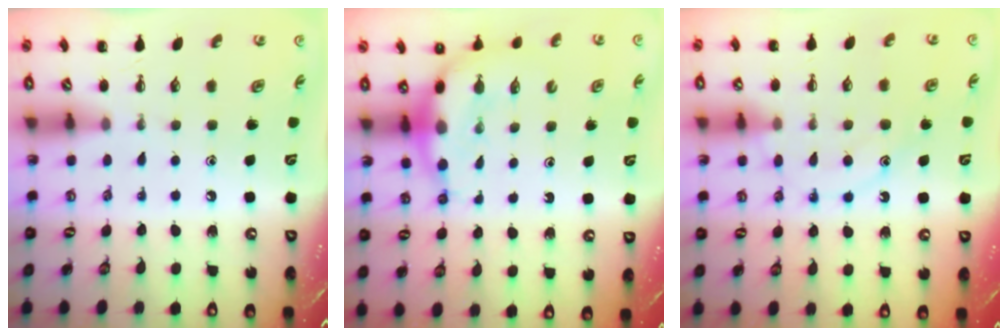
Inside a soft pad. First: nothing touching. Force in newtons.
{"total": 7.7, "press": 7.5, "slide": 1.5}
{"total": 11.6, "press": 11.6, "slide": 0.8}